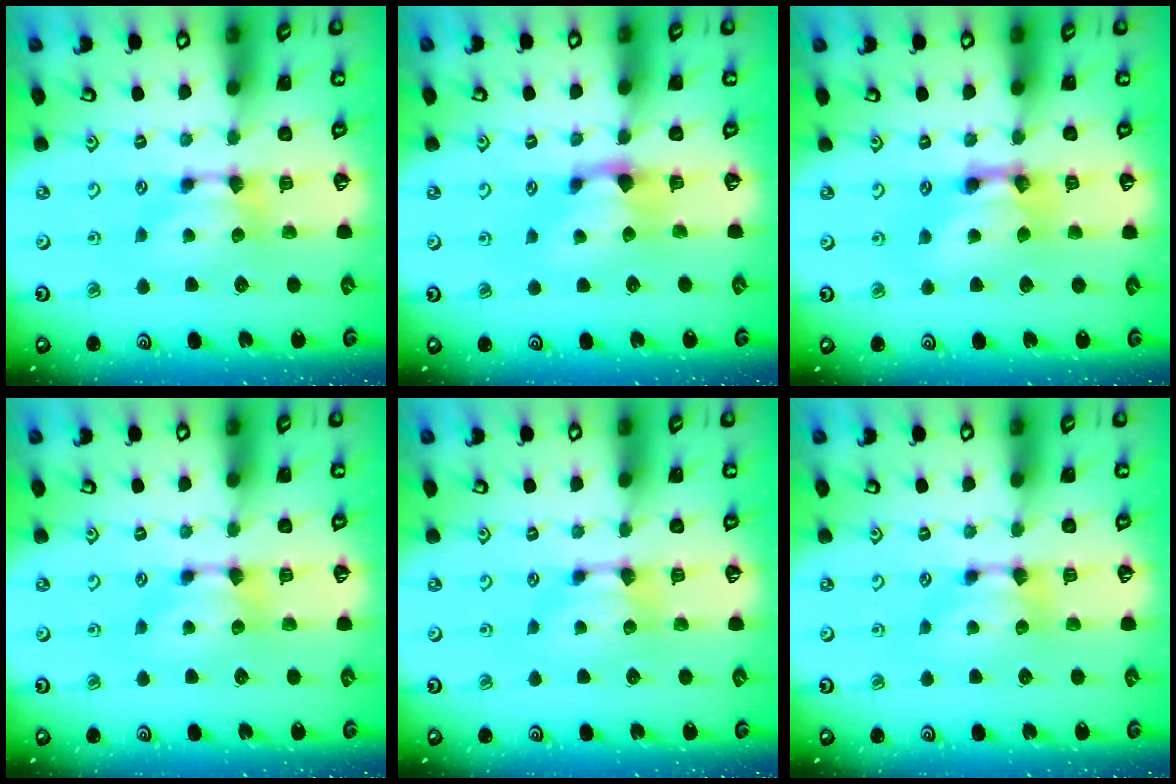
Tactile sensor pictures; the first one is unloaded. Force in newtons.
{"total": 1.3, "press": 0.4, "slide": 1.2}
{"total": 4.2, "press": 4.2, "slide": 0.3}
{"total": 0.0}
{"total": 0.0}
{"total": 0.0}